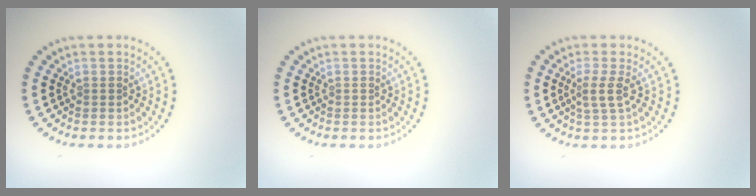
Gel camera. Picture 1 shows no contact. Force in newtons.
{"total": 0.0}
{"total": 2.0, "press": 1.4, "slide": 1.4}